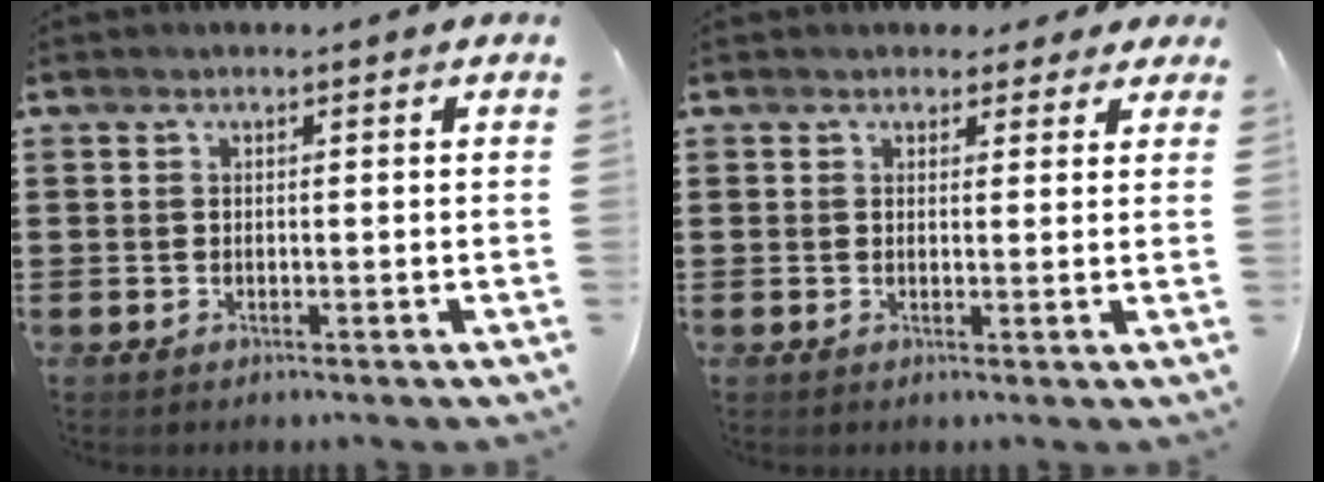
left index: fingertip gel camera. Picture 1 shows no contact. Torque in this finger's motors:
{"motor_torque": [1.83, 0.31, 0.05, -0.07]}